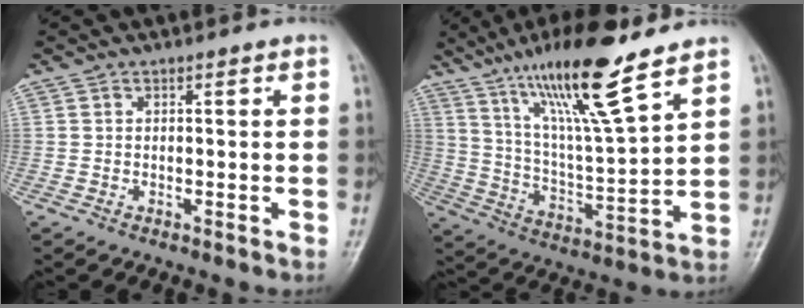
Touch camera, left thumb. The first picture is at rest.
{"total": 17.9, "force": [12.0, 2.4, 13.1], "torque": [-0.221, -0.061, 0.220]}